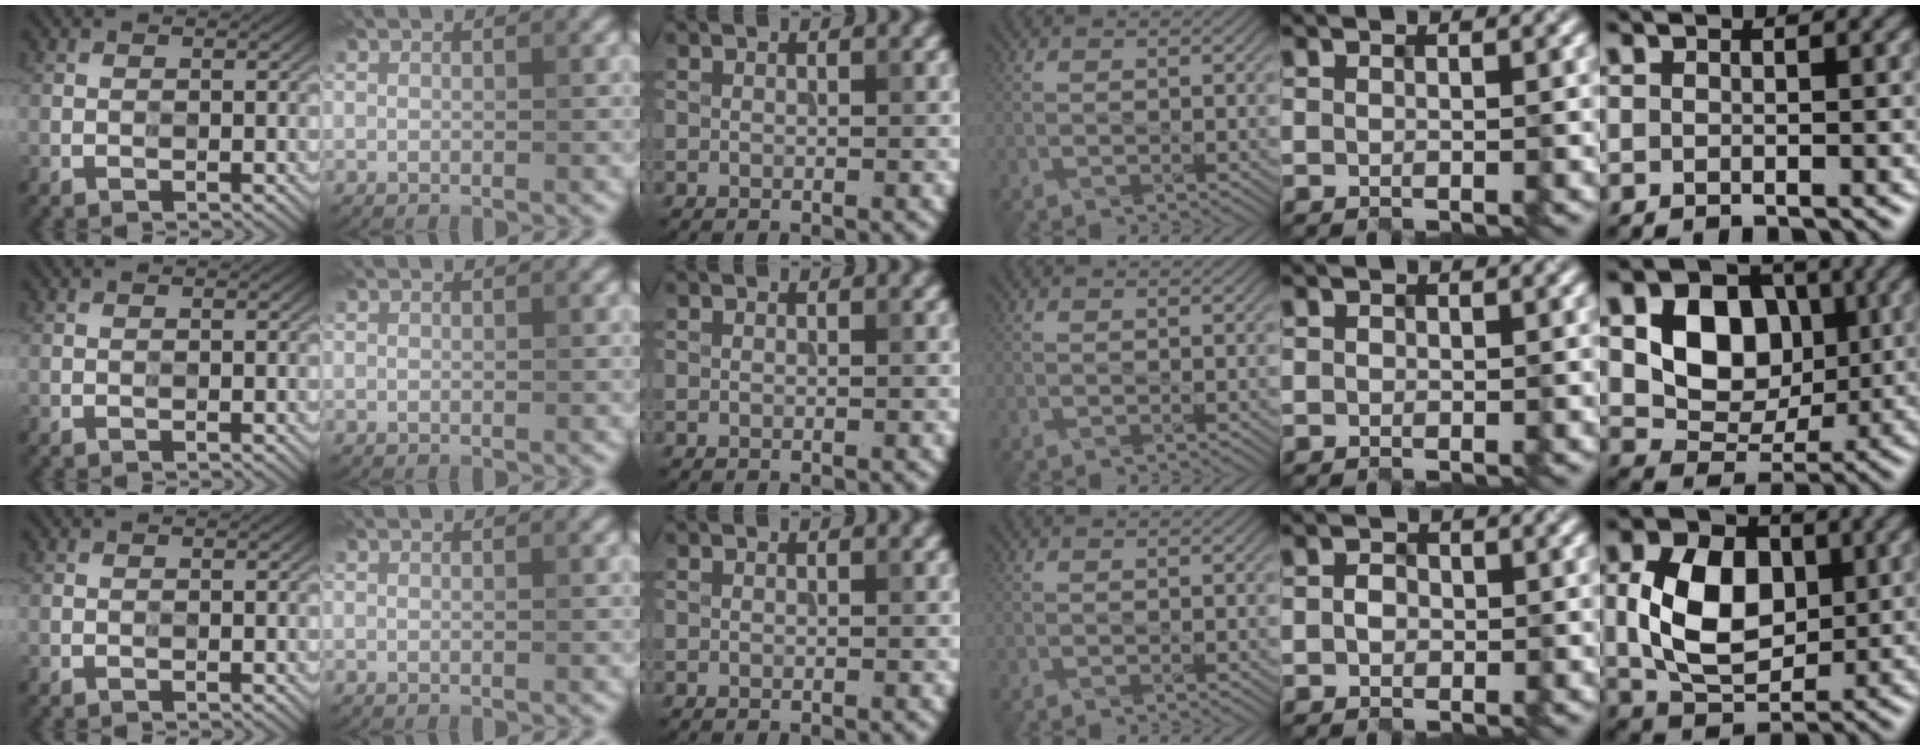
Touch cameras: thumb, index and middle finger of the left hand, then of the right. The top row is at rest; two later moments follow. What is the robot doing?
{"motion": "extract", "object": "drawer"}